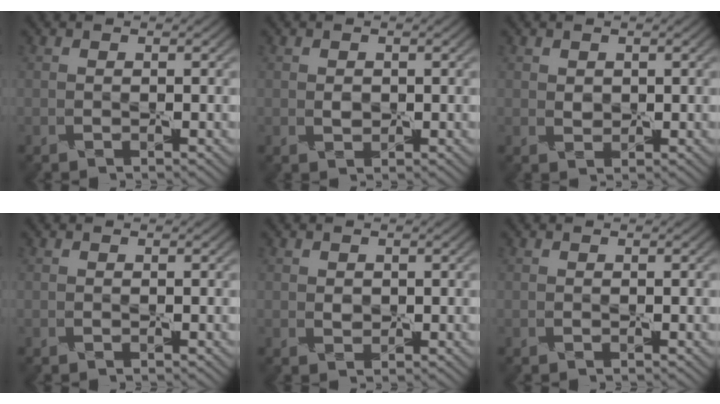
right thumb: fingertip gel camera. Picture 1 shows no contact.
{"total": 0.7, "force": [0.2, 0.6, 0.2], "torque": [0.001, 0.002, 0.005]}
{"total": 1.1, "force": [0.8, 0.7, 0.2], "torque": [0.005, 0.006, 0.016]}
{"total": 0.0}
{"total": 0.8, "force": [0.4, 0.7, 0.2], "torque": [0.003, 0.004, 0.009]}
{"total": 0.0}